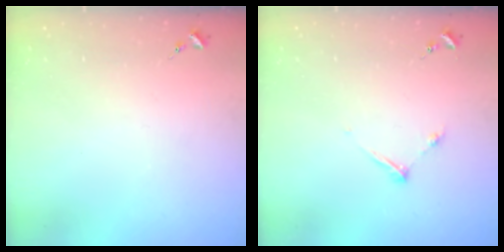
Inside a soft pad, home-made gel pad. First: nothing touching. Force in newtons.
{"total": 5.6, "press": 5.6, "slide": 0.6}